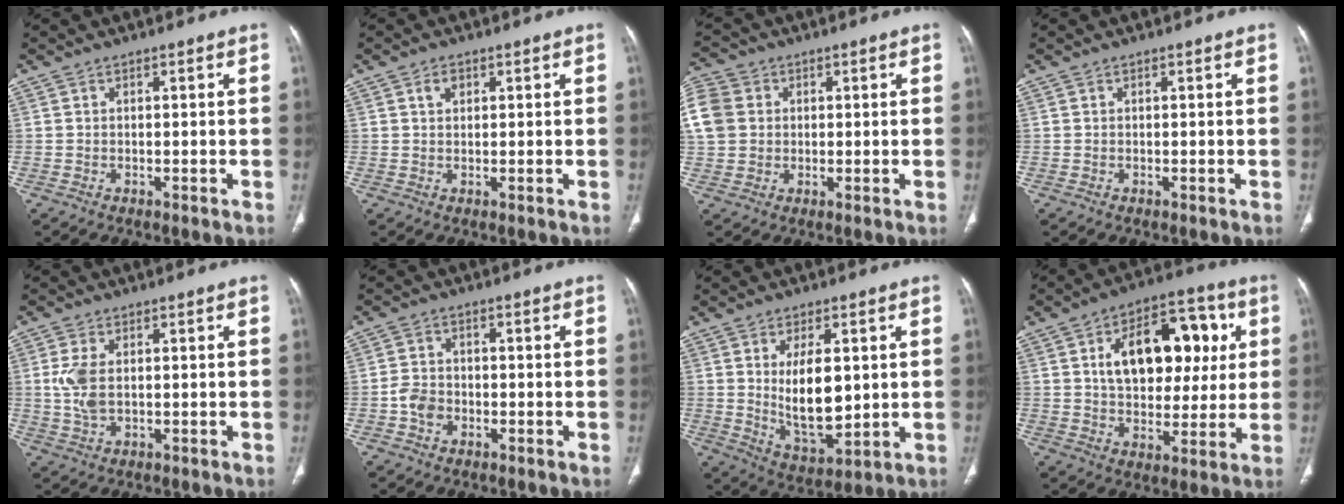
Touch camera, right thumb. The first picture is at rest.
{"total": 2.0, "force": [0.9, 1.4, 1.1], "torque": [-0.016, 0.000, 0.015]}
{"total": 13.5, "force": [2.4, 11.5, 6.7], "torque": [-0.170, 0.027, 0.046]}
{"total": 0.0}
{"total": 5.2, "force": [0.4, 2.9, 4.3], "torque": [-0.105, 0.001, 0.011]}
{"total": 4.1, "force": [-1.3, 3.2, 2.2], "torque": [-0.030, 0.012, -0.029]}
{"total": 12.1, "force": [1.5, 5.8, 10.5], "torque": [-0.151, -0.027, 0.042]}
{"total": 19.3, "force": [4.7, 11.7, 14.6], "torque": [-0.173, 0.014, 0.071]}